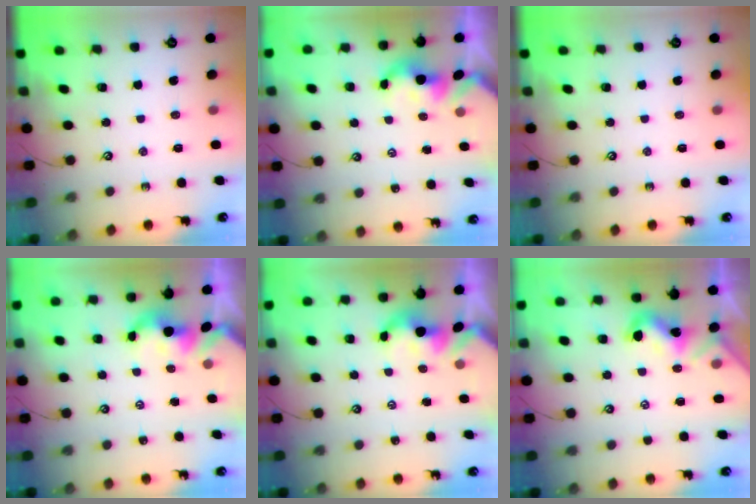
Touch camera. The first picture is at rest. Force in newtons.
{"total": 1.7, "press": 1.7, "slide": 0.2}
{"total": 0.0}
{"total": 2.2, "press": 2.2, "slide": 0.2}
{"total": 2.4, "press": 2.4, "slide": 0.3}
{"total": 2.0, "press": 1.9, "slide": 0.4}